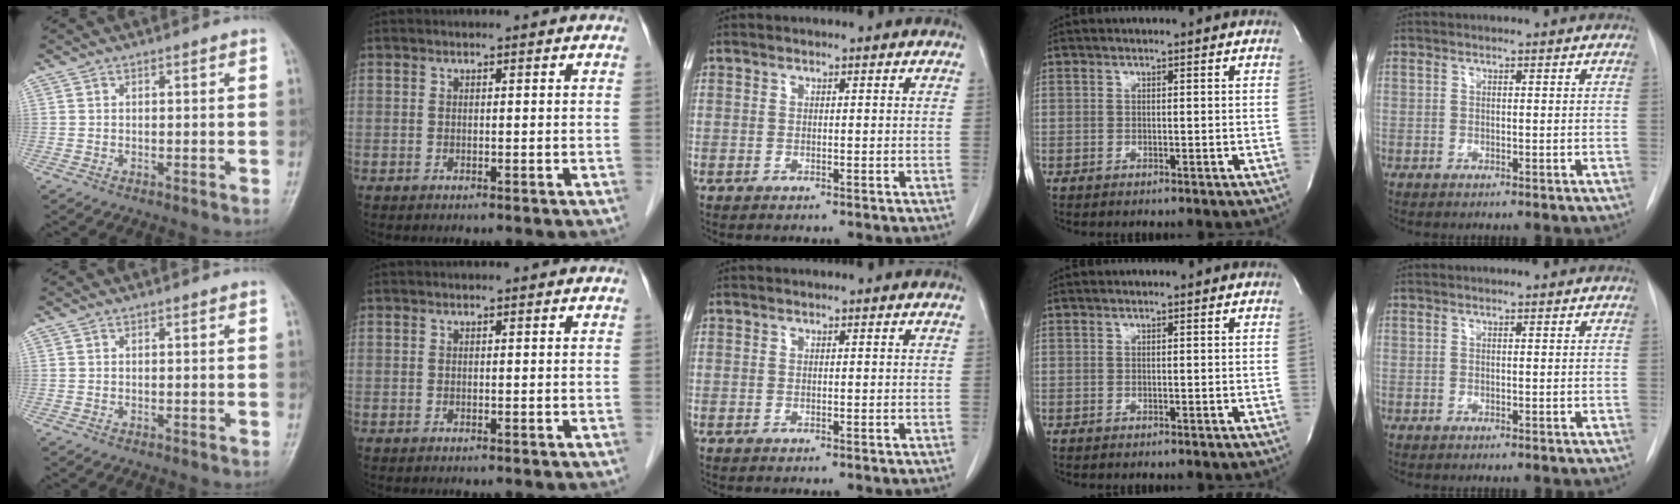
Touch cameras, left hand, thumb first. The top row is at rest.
{}